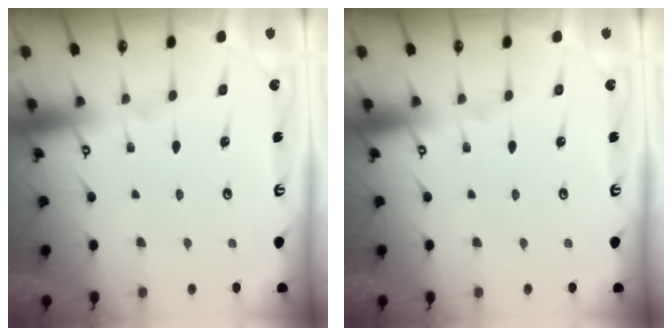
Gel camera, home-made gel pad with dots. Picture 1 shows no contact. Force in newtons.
{"total": 0.0}